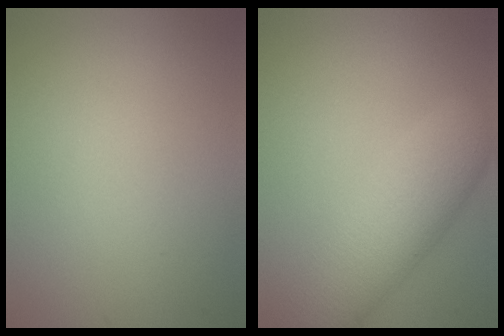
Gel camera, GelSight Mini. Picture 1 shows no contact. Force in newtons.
{"total": 5.8, "press": 5.8, "slide": 0.2}